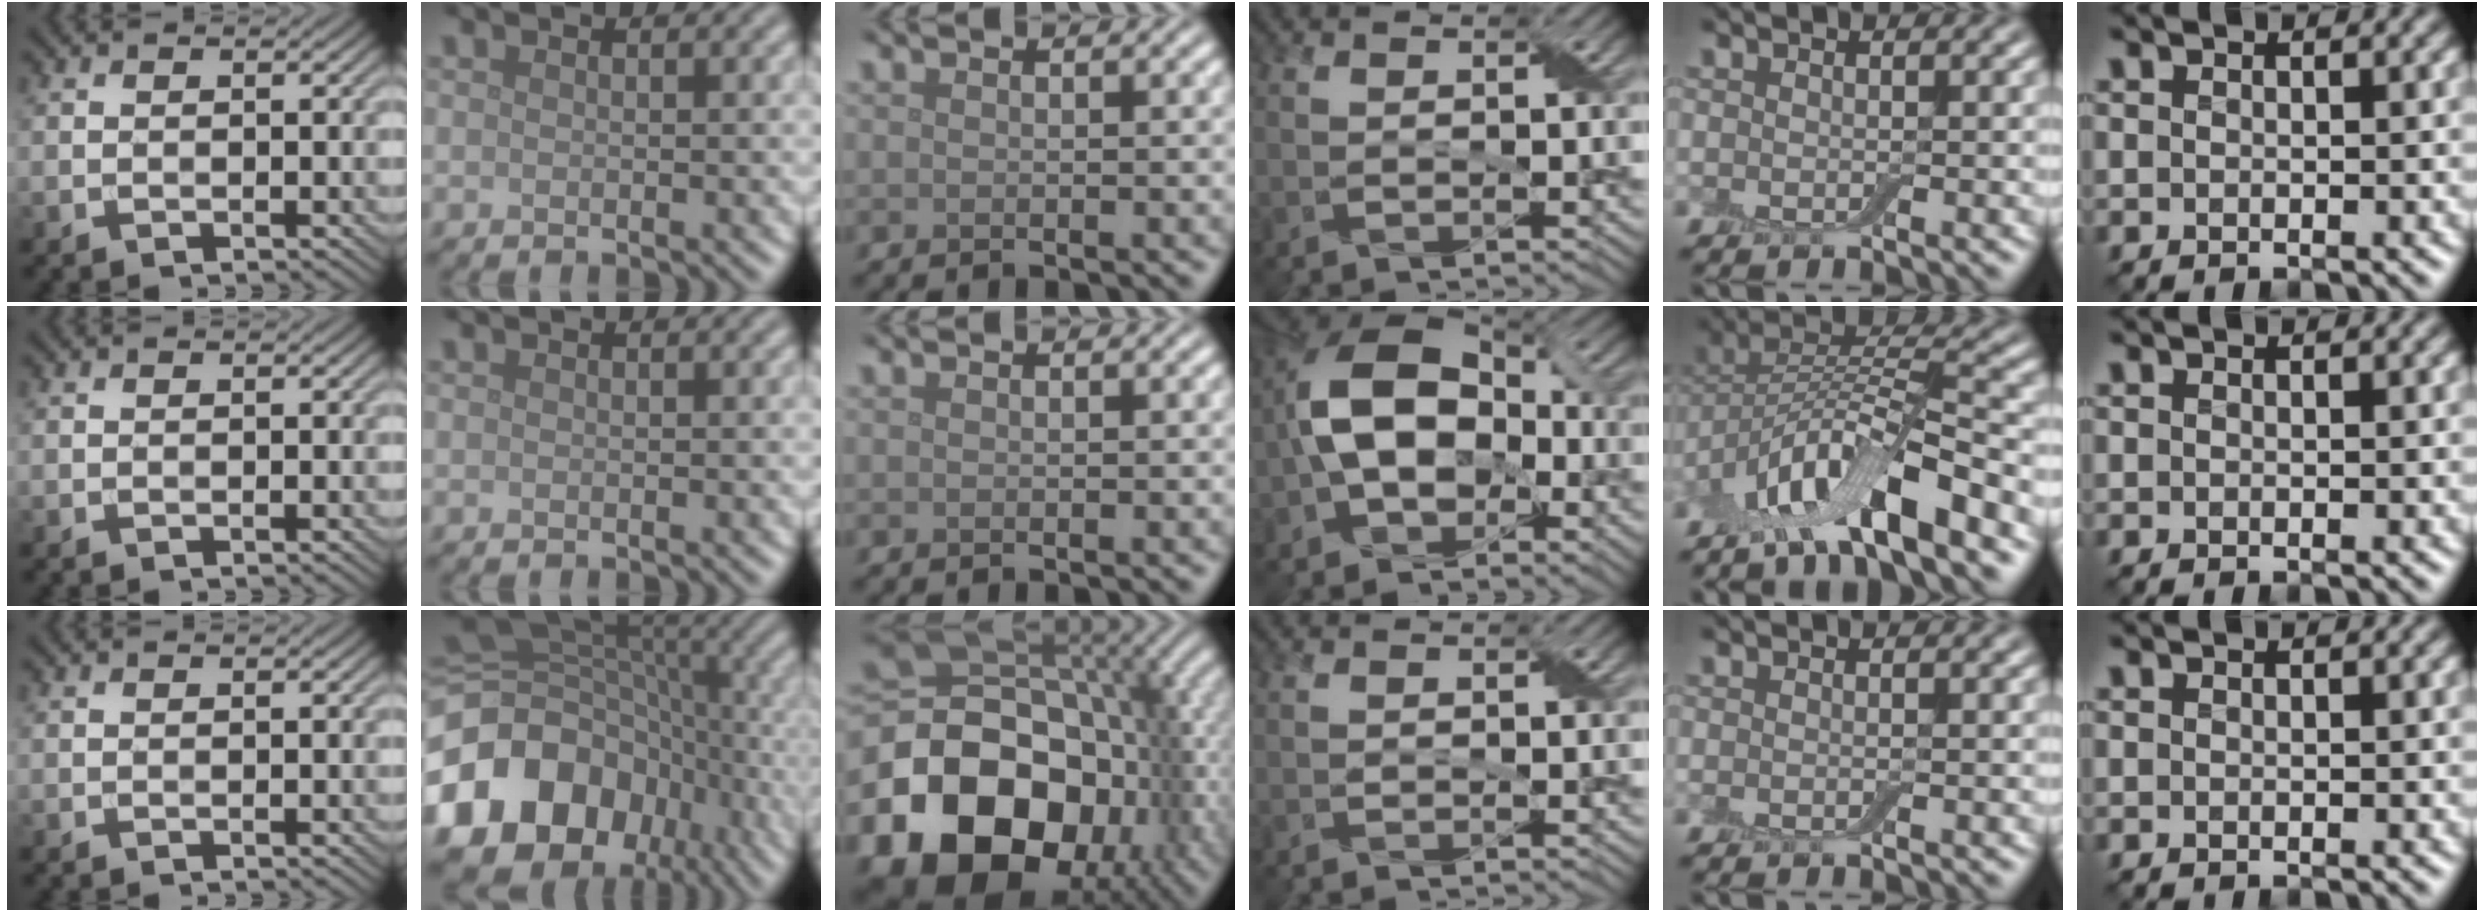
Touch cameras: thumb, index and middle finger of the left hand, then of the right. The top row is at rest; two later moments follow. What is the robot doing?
{"motion": "fold", "object": "cloth"}